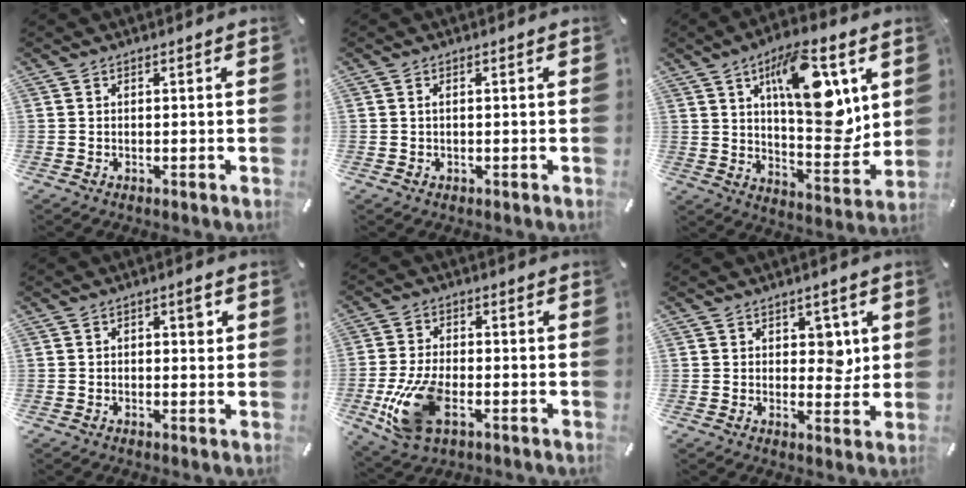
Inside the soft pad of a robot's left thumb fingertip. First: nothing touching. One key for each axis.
{"total": 0.9, "fx": 0.1, "fy": 0.5, "fz": 0.7, "tx": -0.015, "ty": 0.003, "tz": 0.001}
{"total": 18.6, "fx": 7.8, "fy": 7.5, "fz": 15.1, "tx": -0.226, "ty": -0.034, "tz": 0.123}
{"total": 3.3, "fx": 0.7, "fy": 1.7, "fz": 2.8, "tx": -0.033, "ty": 0.001, "tz": 0.003}
{"total": 13.6, "fx": -3.9, "fy": 7.8, "fz": 10.5, "tx": -0.229, "ty": -0.002, "tz": -0.068}
{"total": 5.4, "fx": 1.5, "fy": 3.8, "fz": 3.5, "tx": -0.027, "ty": -0.009, "tz": 0.016}